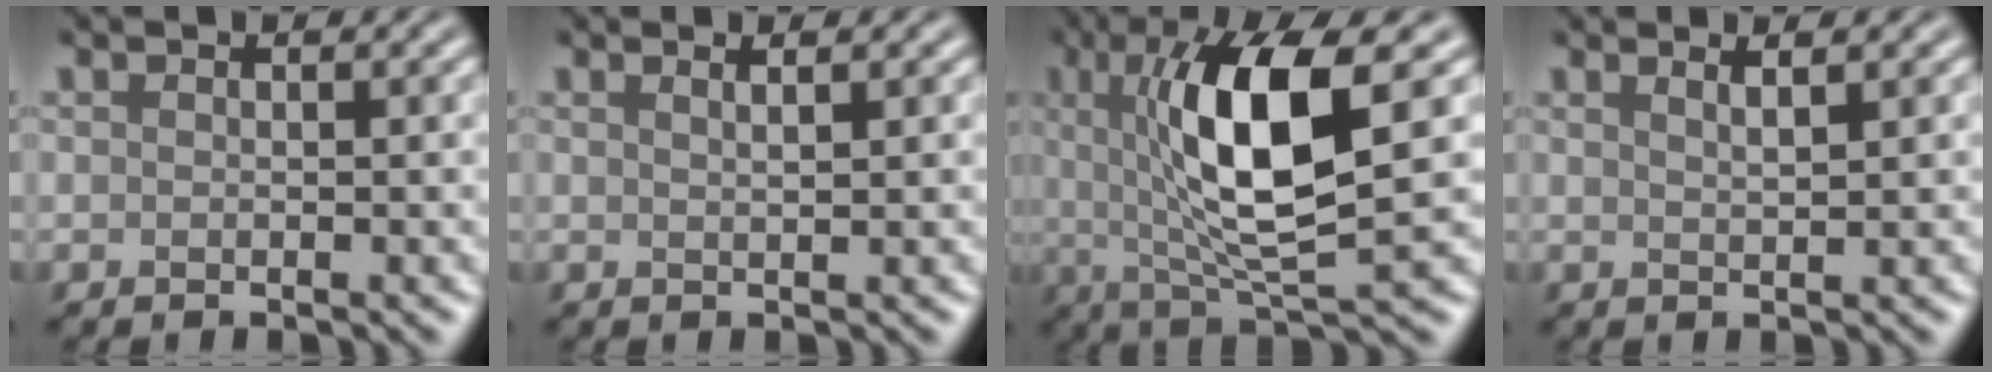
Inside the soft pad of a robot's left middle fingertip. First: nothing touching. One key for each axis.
{"total": 1.7, "fx": 1.0, "fy": 0.6, "fz": 1.2, "tx": -0.004, "ty": 0.003, "tz": 0.001}
{"total": 9.7, "fx": 1.8, "fy": 2.4, "fz": 9.3, "tx": -0.151, "ty": -0.003, "tz": 0.036}
{"total": 2.0, "fx": 1.3, "fy": 0.6, "fz": 1.4, "tx": -0.007, "ty": 0.008, "tz": 0.004}